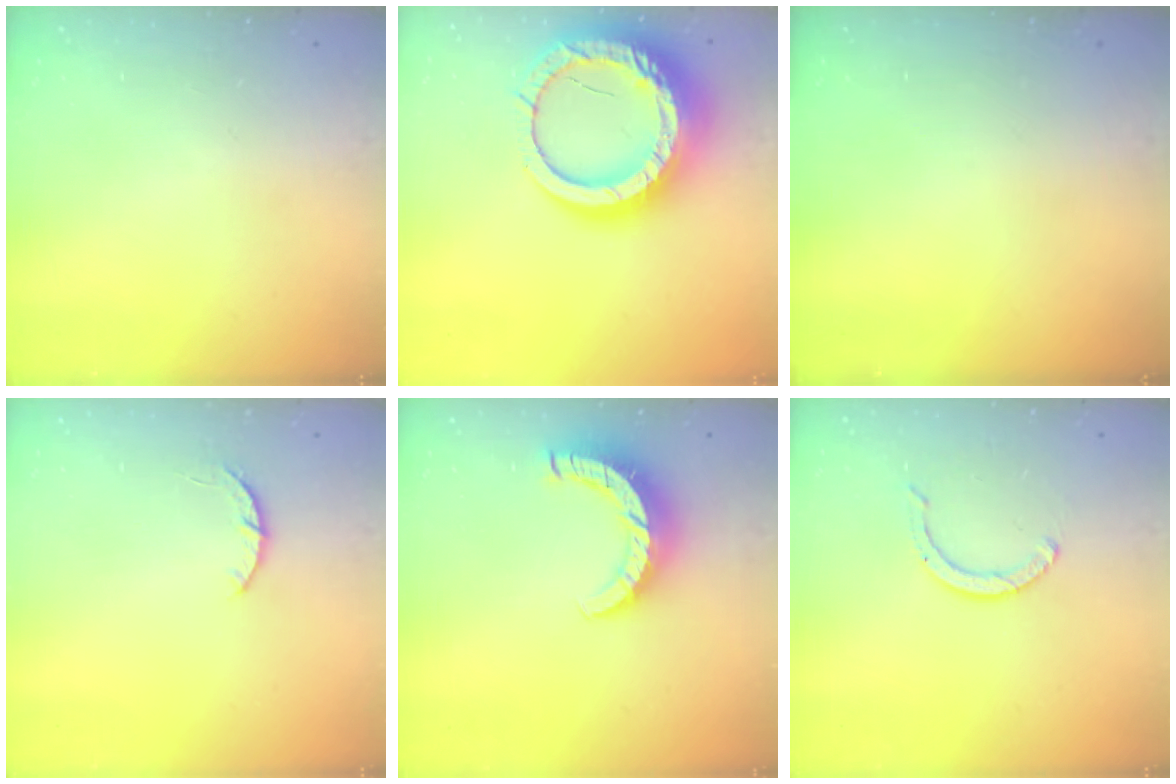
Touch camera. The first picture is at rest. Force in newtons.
{"total": 22.8, "press": 22.7, "slide": 2.3}
{"total": 0.0}
{"total": 2.9, "press": 2.8, "slide": 0.5}
{"total": 9.4, "press": 9.4, "slide": 0.8}
{"total": 3.8, "press": 3.8, "slide": 0.3}